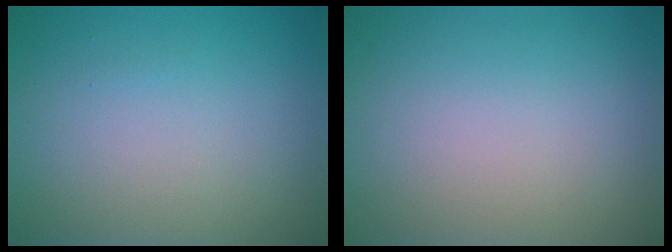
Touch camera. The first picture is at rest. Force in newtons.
{"total": 0.0}